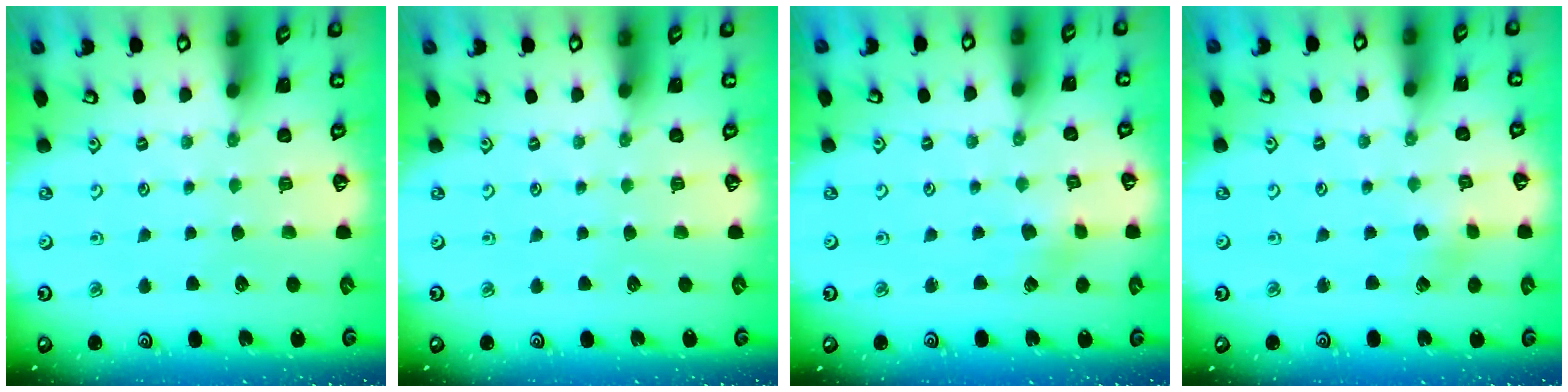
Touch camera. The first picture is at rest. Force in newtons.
{"total": 0.0}
{"total": 2.0, "press": 1.9, "slide": 0.3}
{"total": 2.0, "press": 1.9, "slide": 0.3}